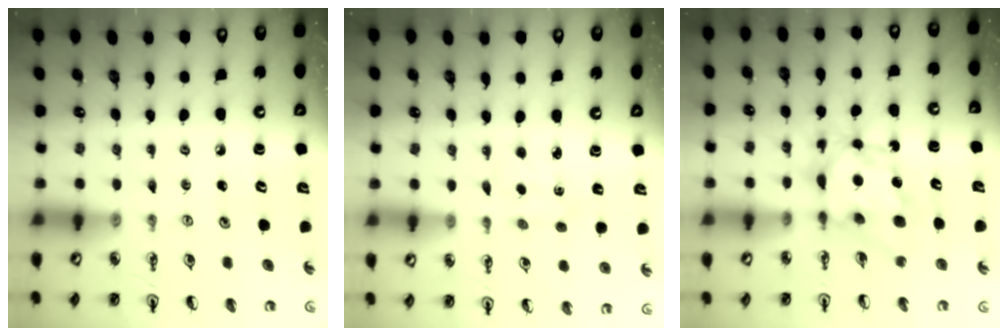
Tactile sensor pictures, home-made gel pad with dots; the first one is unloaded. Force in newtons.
{"total": 1.5, "press": 1.4, "slide": 0.4}
{"total": 7.1, "press": 7.1, "slide": 0.9}